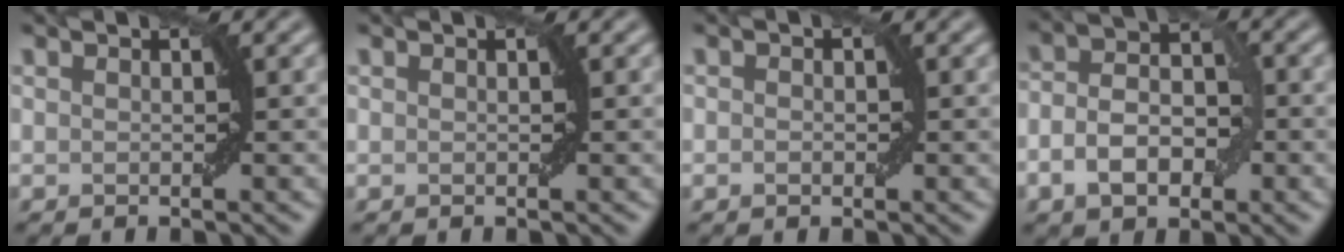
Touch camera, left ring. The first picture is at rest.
{"total": 0.0}
{"total": 0.8, "force": [-0.1, 0.6, 0.6], "torque": [-0.007, 0.002, -0.001]}
{"total": 5.2, "force": [-1.6, 3.0, 3.9], "torque": [-0.067, 0.008, -0.032]}